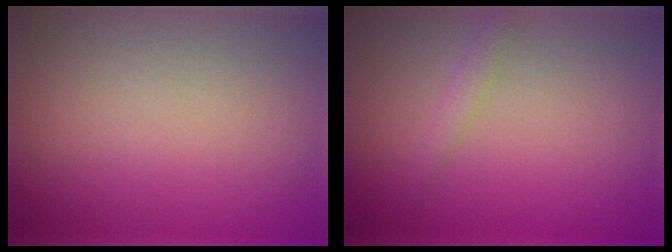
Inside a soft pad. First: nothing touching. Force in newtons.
{"total": 1.0, "press": 1.0, "slide": 0.0}